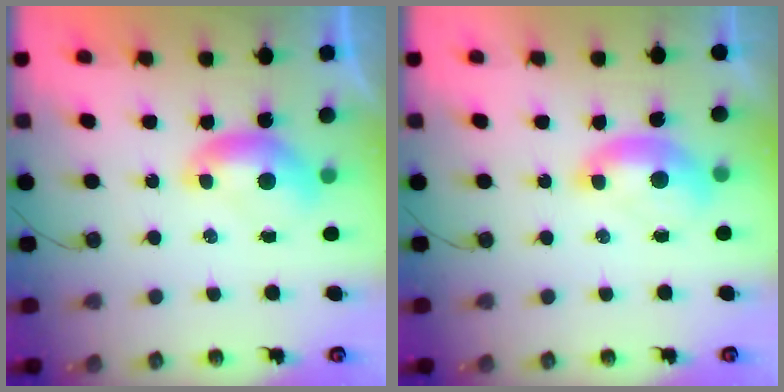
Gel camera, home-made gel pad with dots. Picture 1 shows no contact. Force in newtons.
{"total": 1.7, "press": 1.6, "slide": 0.6}